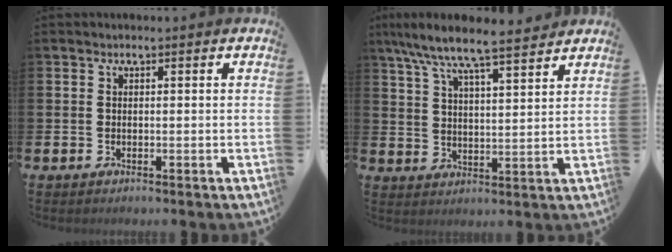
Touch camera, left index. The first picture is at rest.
{"total": 7.9, "force": [7.3, 0.8, 3.0], "torque": [-0.081, -0.045, 0.126]}